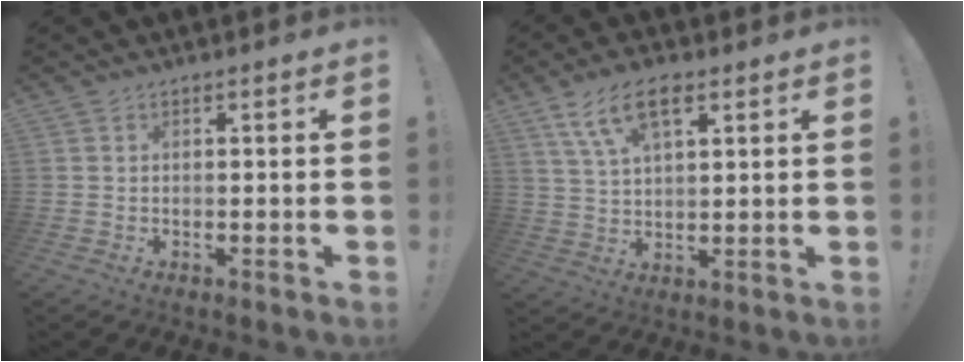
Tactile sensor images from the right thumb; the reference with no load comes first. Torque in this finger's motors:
{"motor_torque": [0.04, 0.04, 0.10, 0.23, 0.27]}